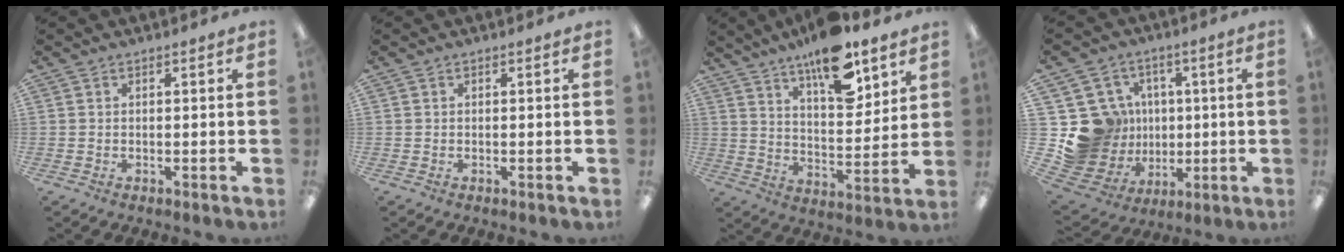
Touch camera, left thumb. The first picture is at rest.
{"total": 0.0}
{"total": 15.7, "force": [11.5, 5.8, 9.0], "torque": [-0.141, -0.065, 0.196]}
{"total": 18.2, "force": [0.8, 17.4, 5.3], "torque": [-0.113, -0.012, 0.062]}